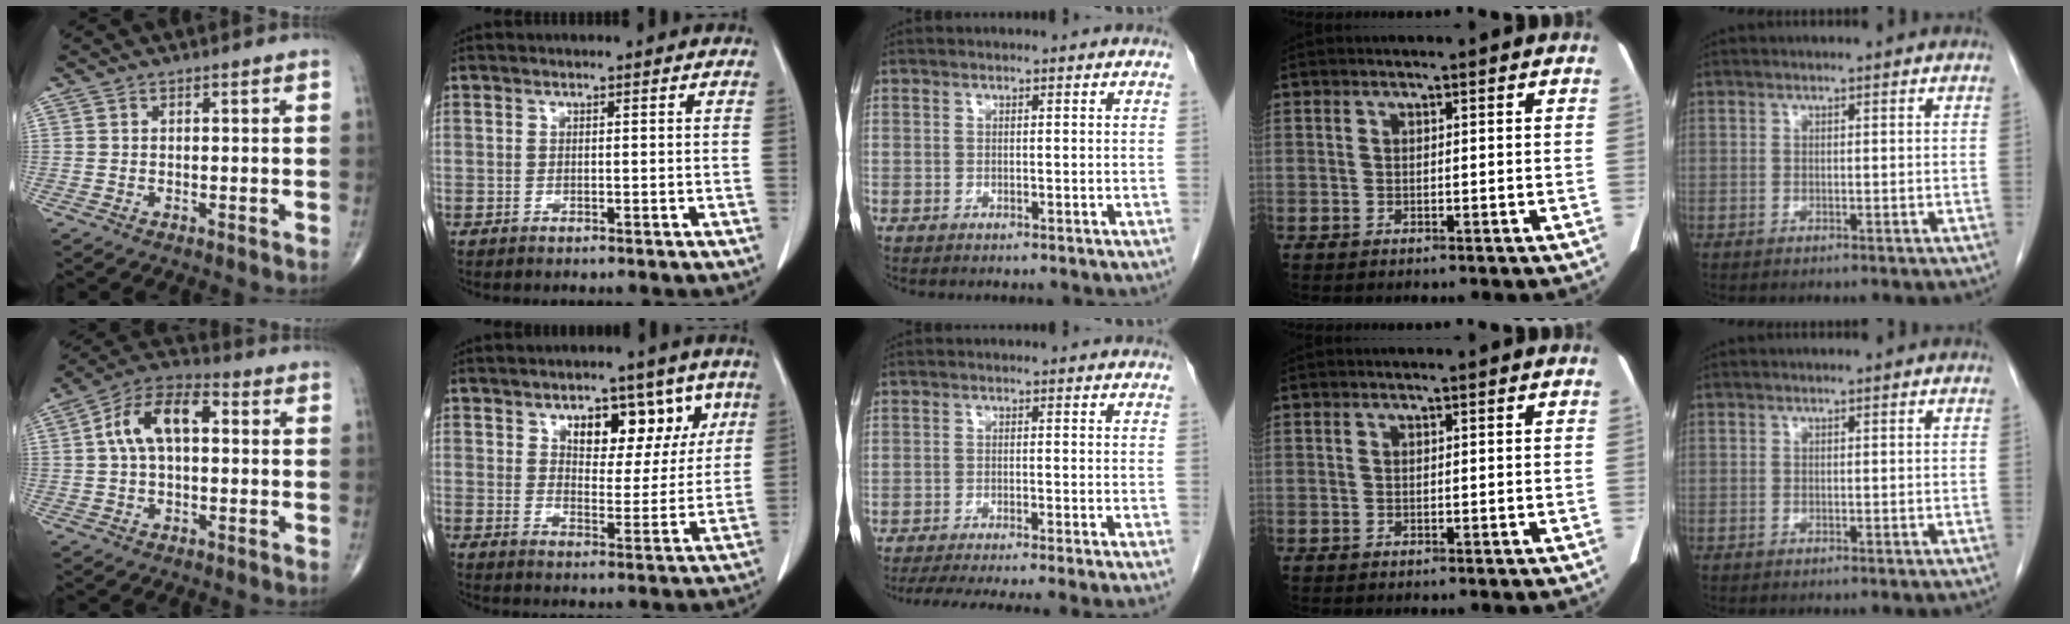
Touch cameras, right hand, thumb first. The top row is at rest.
{"thumb": {"total": 11.5, "force": [1.6, 6.3, 9.5], "torque": [-0.172, 0.036, 0.017]}, "index": {"total": 10.2, "force": [5.0, 5.4, 7.0], "torque": [-0.086, 0.014, 0.077]}, "middle": {"total": 13.4, "force": [-11.8, -1.2, 6.4], "torque": [-0.078, -0.032, -0.169]}}